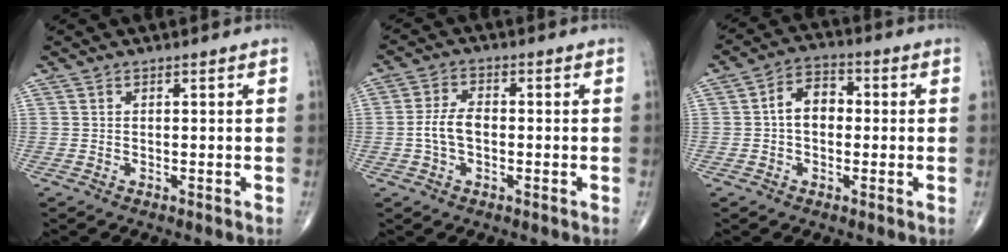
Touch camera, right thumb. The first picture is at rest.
{"total": 5.4, "force": [-0.8, 3.2, 4.3], "torque": [-0.092, 0.017, -0.019]}
{"total": 6.8, "force": [0.0, 4.8, 4.9], "torque": [-0.064, 0.022, -0.011]}